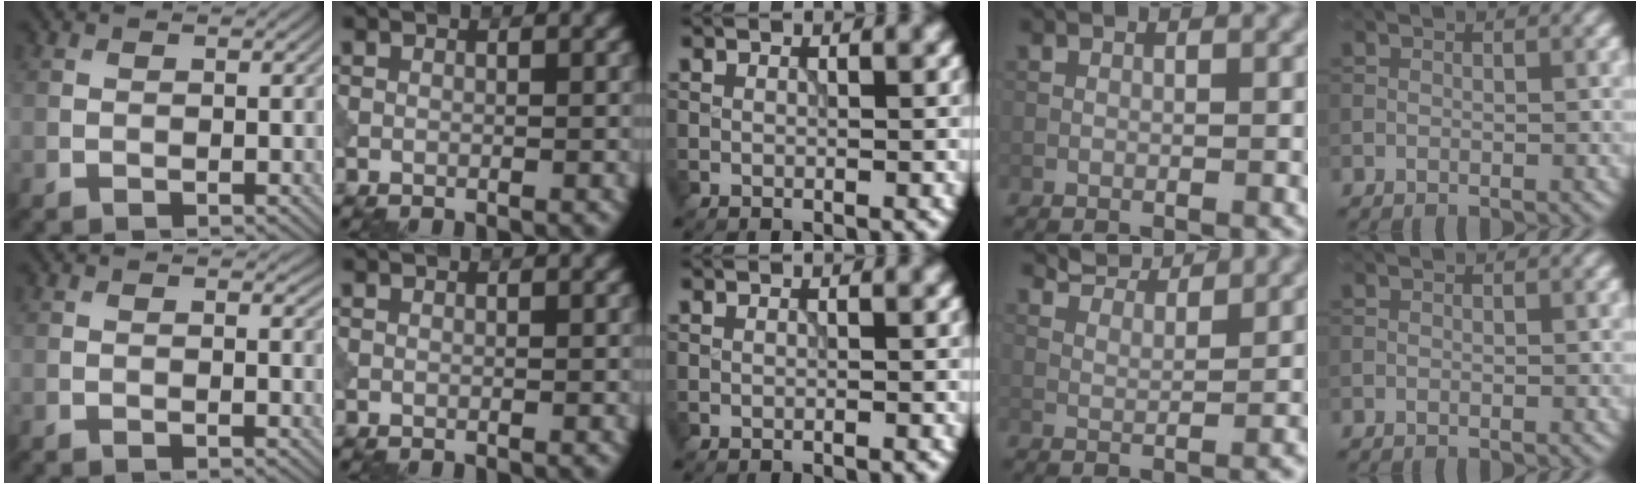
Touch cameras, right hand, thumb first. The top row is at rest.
{"thumb": {"total": 0.6, "force": [0.2, 0.2, 0.6], "torque": [-0.005, -0.005, 0.002]}, "ring": {"total": 3.5, "force": [3.2, 0.5, 1.4], "torque": [-0.031, -0.005, 0.054]}}